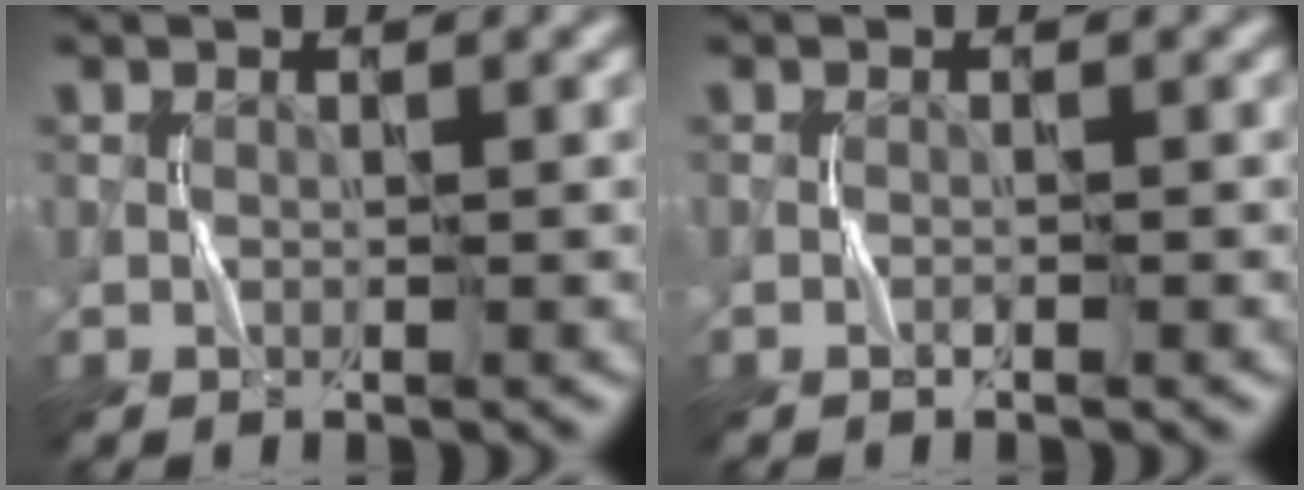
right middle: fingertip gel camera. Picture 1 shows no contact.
{"total": 0.7, "force": [-0.6, 0.0, 0.4], "torque": [-0.009, 0.004, -0.012]}